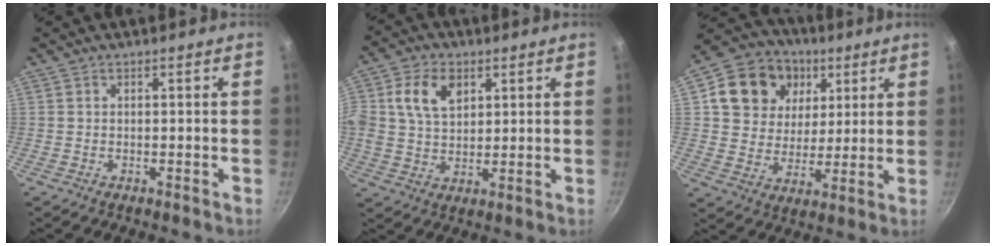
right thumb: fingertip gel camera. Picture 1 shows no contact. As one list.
[{"total": 9.8, "force": [3.4, 6.8, 6.3], "torque": [-0.104, -0.002, 0.058]}, {"total": 16.2, "force": [5.7, 13.3, 7.3], "torque": [-0.106, -0.003, 0.093]}]